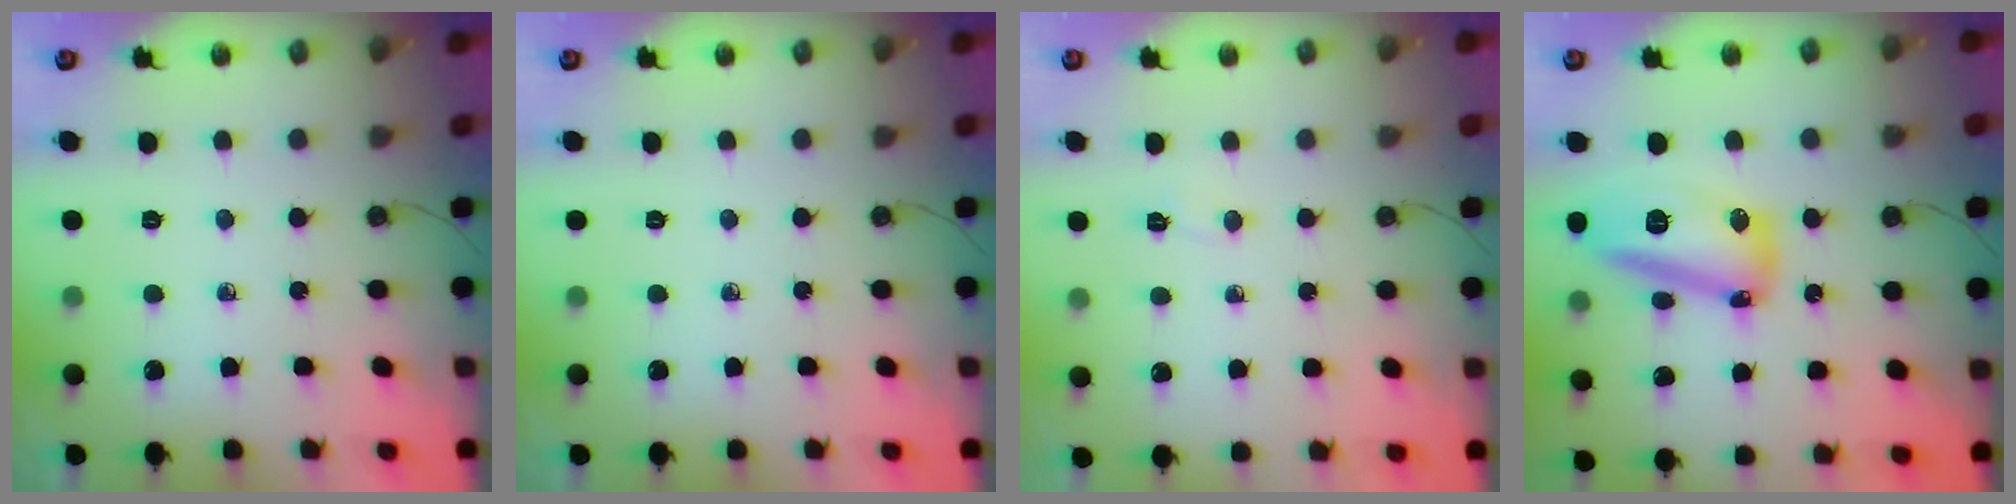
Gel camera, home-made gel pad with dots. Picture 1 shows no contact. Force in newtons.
{"total": 0.0}
{"total": 4.2, "press": 3.9, "slide": 1.5}
{"total": 22.0, "press": 19.3, "slide": 10.7}